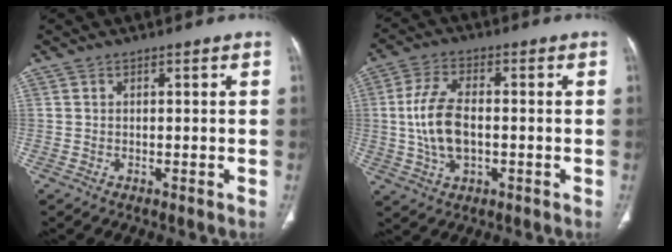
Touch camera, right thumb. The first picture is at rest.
{"total": 10.1, "force": [-0.5, 5.4, 8.5], "torque": [-0.174, 0.010, -0.008]}